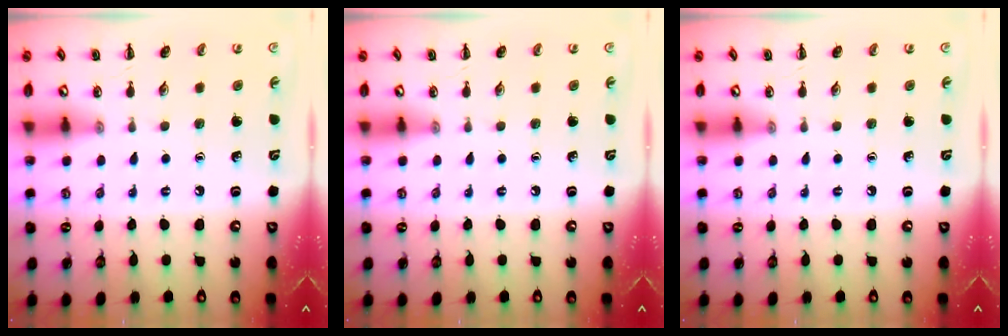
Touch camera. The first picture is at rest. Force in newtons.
{"total": 0.0}
{"total": 0.0}